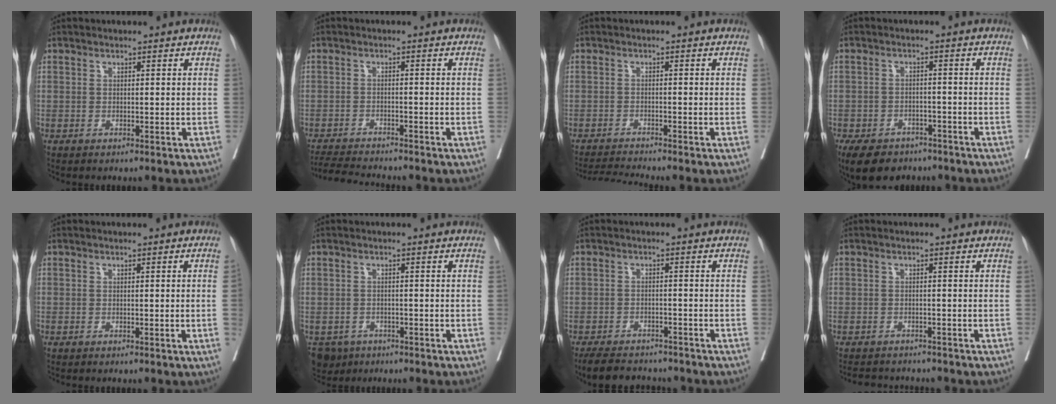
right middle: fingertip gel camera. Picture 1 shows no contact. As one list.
[{"total": 7.0, "force": [-6.7, -0.1, 2.1], "torque": [-0.035, -0.017, -0.111]}, {"total": 3.6, "force": [-3.2, -1.6, 0.4], "torque": [-0.015, -0.021, -0.060]}, {"total": 10.2, "force": [-7.6, 5.5, 3.9], "torque": [-0.074, -0.005, -0.112]}, {"total": 1.3, "force": [-0.4, -0.5, 1.2], "torque": [-0.015, -0.001, -0.007]}, {"total": 5.0, "force": [-3.6, 3.4, 0.7], "torque": [-0.011, -0.001, -0.057]}, {"total": 9.1, "force": [-8.2, 2.7, 2.9], "torque": [-0.047, -0.005, -0.118]}, {"total": 6.5, "force": [-6.2, 1.4, 1.4], "torque": [-0.020, -0.003, -0.084]}]